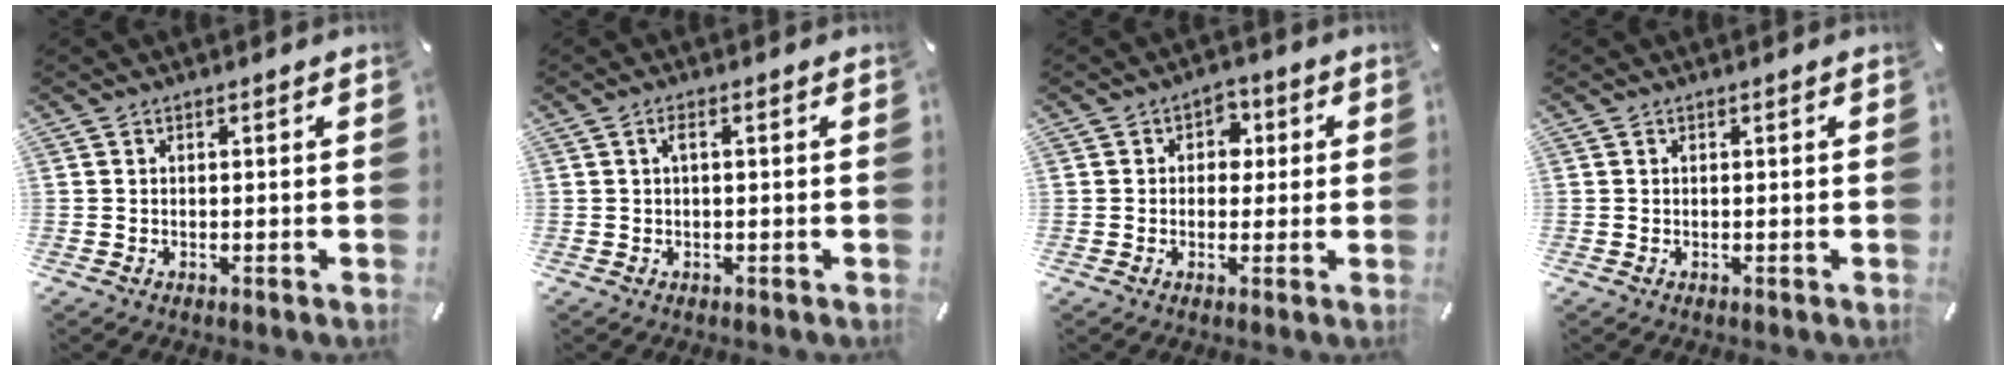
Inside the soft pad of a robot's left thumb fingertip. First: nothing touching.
{"total": 1.5, "force": [0.0, 0.3, 1.5], "torque": [-0.029, 0.002, -0.002]}
{"total": 4.2, "force": [0.1, 3.8, 1.9], "torque": [-0.013, 0.002, -0.008]}
{"total": 0.0}